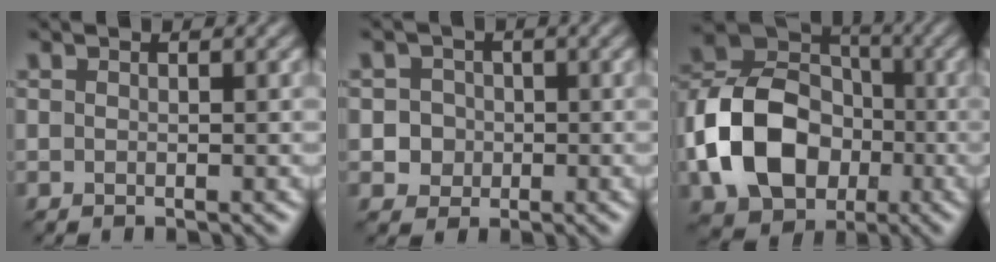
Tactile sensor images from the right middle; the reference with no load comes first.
{"total": 2.8, "force": [-0.4, 2.6, 0.7], "torque": [0.007, 0.009, -0.016]}
{"total": 11.3, "force": [-2.9, 8.5, 6.9], "torque": [-0.134, 0.008, -0.062]}